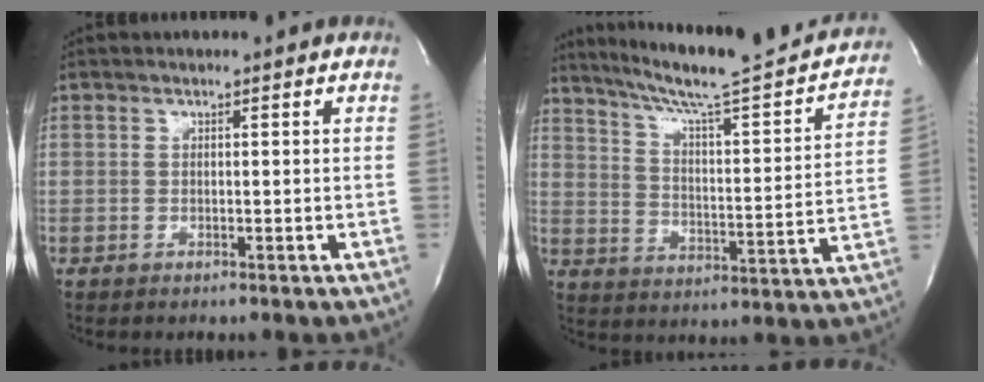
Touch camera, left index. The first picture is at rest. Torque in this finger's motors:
{"motor_torque": [-0.27, -0.22, 0.26, 0.08]}